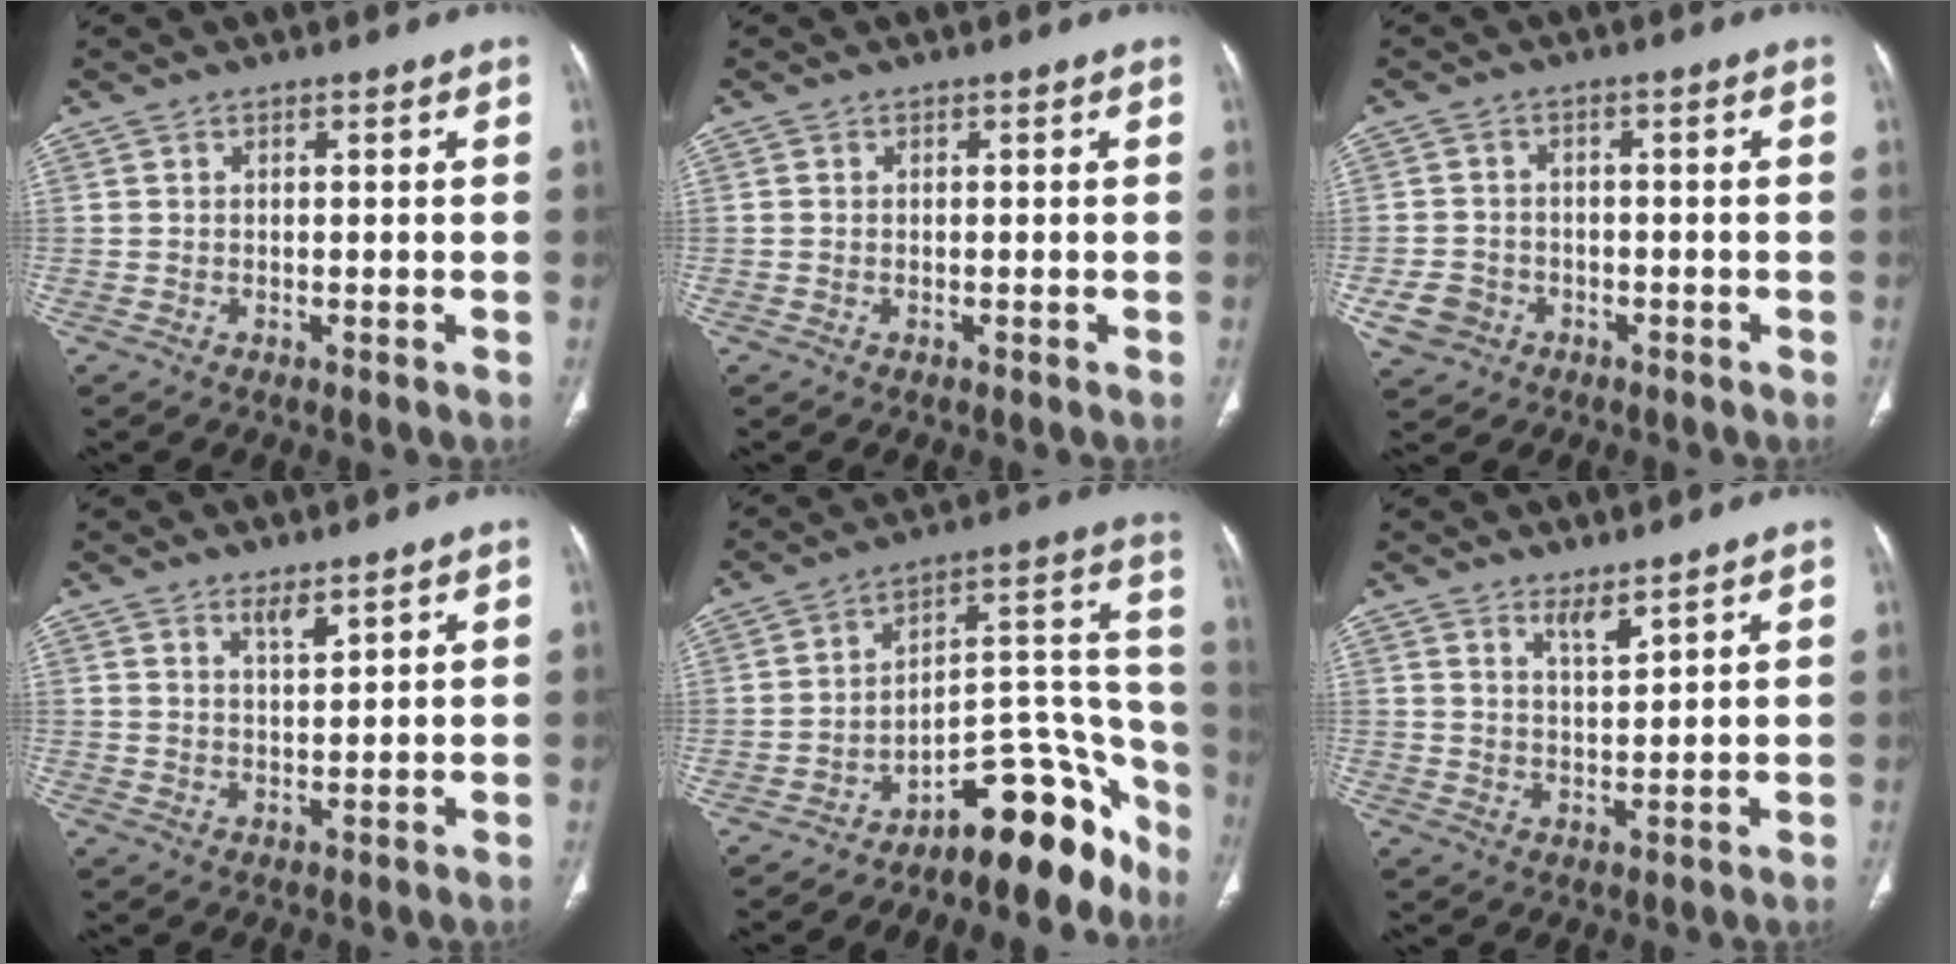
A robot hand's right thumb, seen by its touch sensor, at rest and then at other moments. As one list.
[{"total": 0.0}, {"total": 5.3, "force": [-2.2, 4.5, 1.6], "torque": [-0.024, 0.015, -0.035]}, {"total": 2.7, "force": [2.1, 0.6, 1.6], "torque": [-0.022, -0.021, 0.043]}, {"total": 18.0, "force": [-13.9, 6.8, 9.3], "torque": [-0.049, 0.156, -0.211]}, {"total": 3.3, "force": [2.7, 0.6, 1.9], "torque": [-0.029, -0.029, 0.054]}]